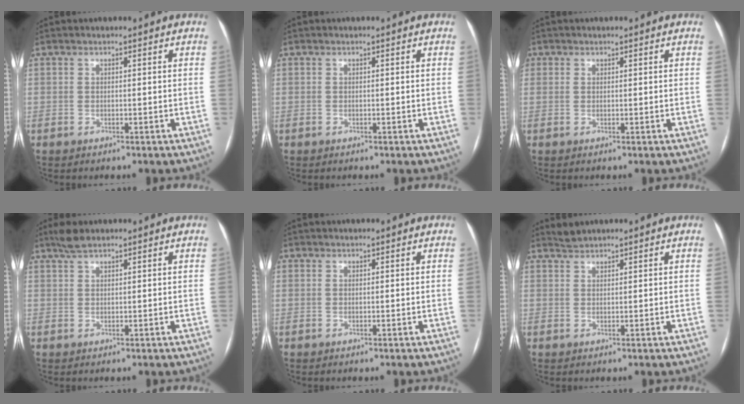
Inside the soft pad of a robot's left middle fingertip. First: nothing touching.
{"total": 0.0}
{"total": 0.6, "force": [0.3, 0.5, 0.1], "torque": [0.003, -0.002, 0.003]}
{"total": 2.5, "force": [2.0, 0.5, 1.4], "torque": [-0.034, 0.012, 0.042]}
{"total": 0.0}
{"total": 1.4, "force": [1.4, 0.0, -0.1], "torque": [-0.006, 0.006, 0.033]}